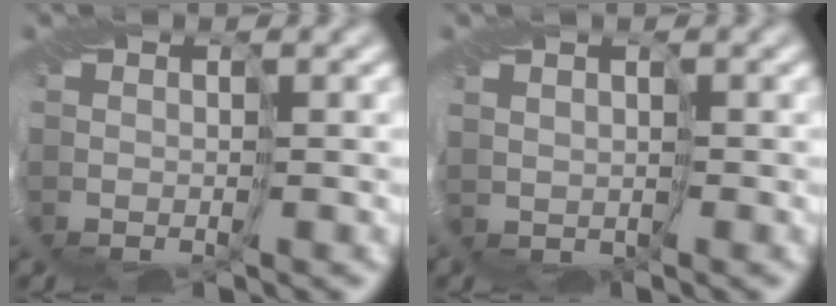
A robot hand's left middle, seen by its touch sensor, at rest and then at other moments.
{"total": 1.0, "force": [0.4, 0.8, 0.5], "torque": [-0.015, 0.000, 0.008]}